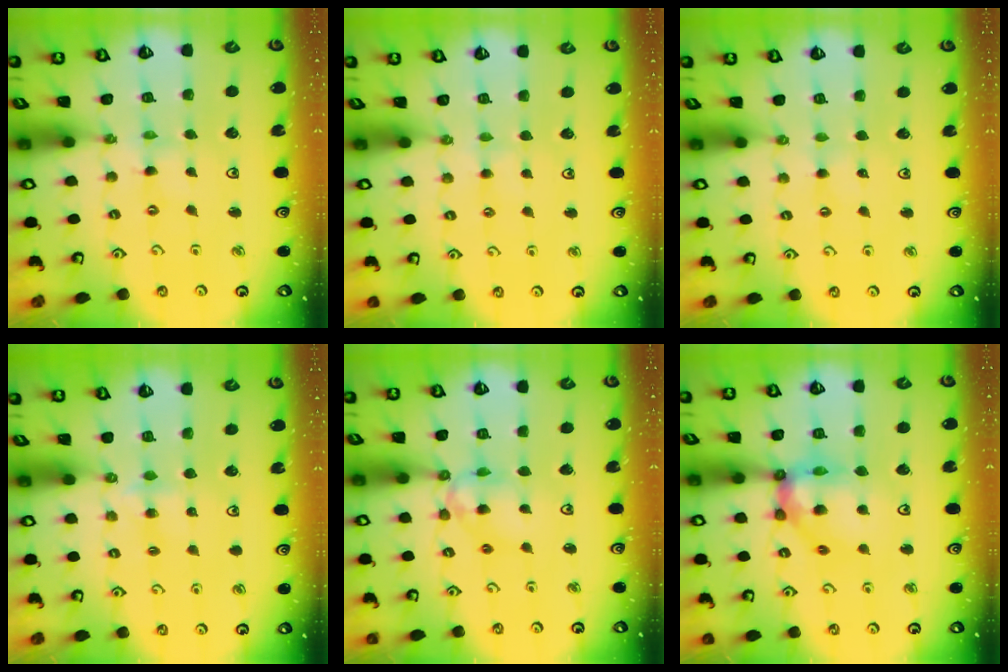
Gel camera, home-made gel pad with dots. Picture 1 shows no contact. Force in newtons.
{"total": 2.1, "press": 2.0, "slide": 0.4}
{"total": 1.1, "press": 1.0, "slide": 0.3}
{"total": 3.3, "press": 3.3, "slide": 0.5}
{"total": 10.6, "press": 10.5, "slide": 1.1}
{"total": 13.8, "press": 13.7, "slide": 1.5}